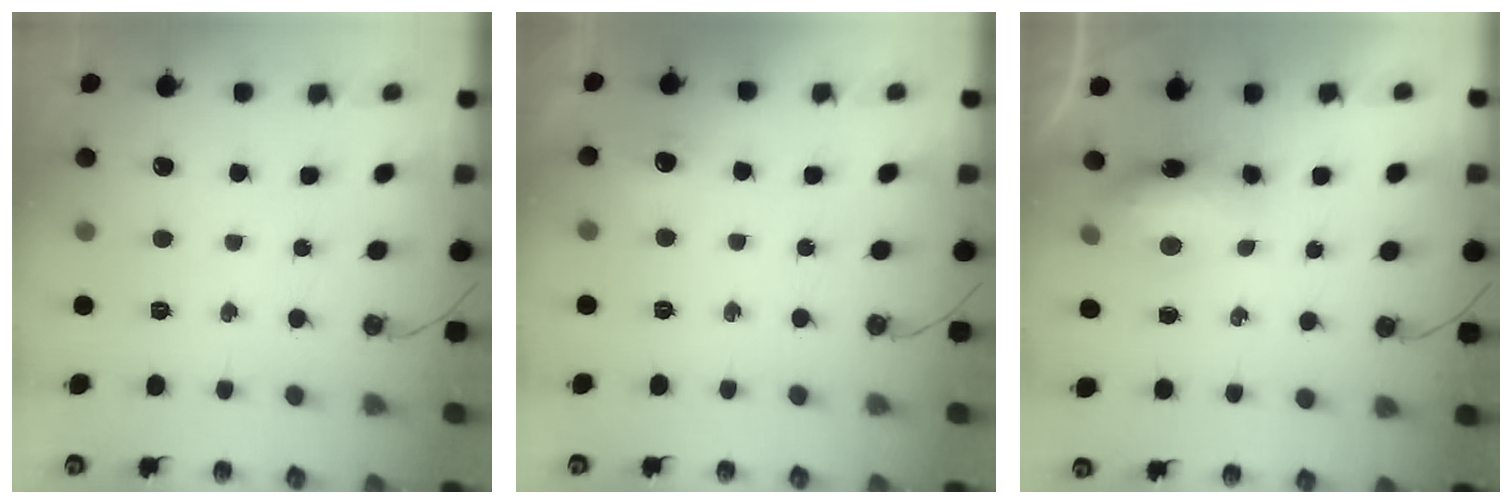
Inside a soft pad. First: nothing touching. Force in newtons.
{"total": 4.8, "press": 4.7, "slide": 1.0}
{"total": 8.1, "press": 8.0, "slide": 1.6}